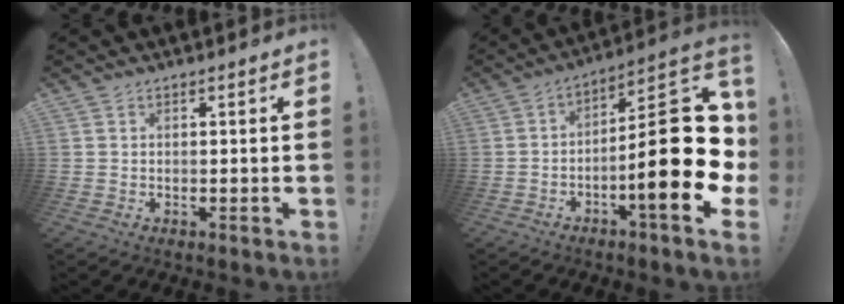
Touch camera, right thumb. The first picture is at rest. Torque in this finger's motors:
{"motor_torque": [2.53, 2.48, 1.49, -1.28, 0.22]}